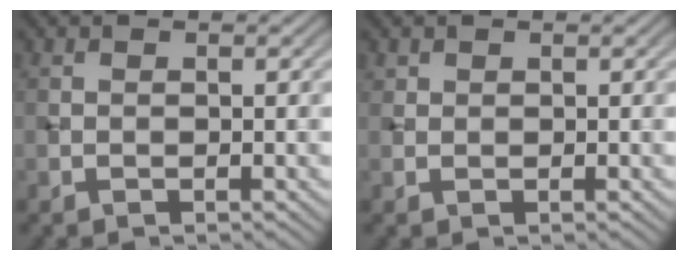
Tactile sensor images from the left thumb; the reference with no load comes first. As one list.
[{"total": 0.8, "force": [0.6, 0.5, 0.2], "torque": [-0.003, -0.002, 0.015]}]